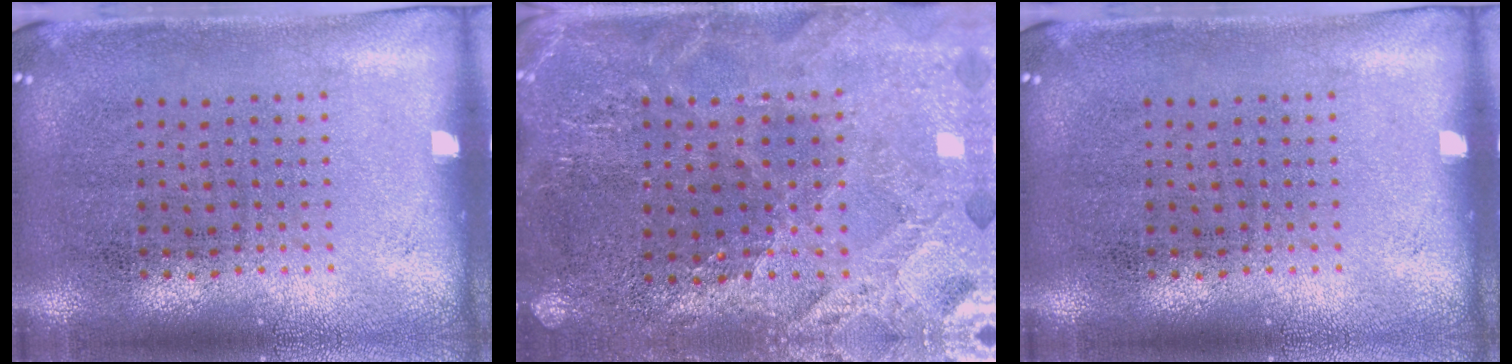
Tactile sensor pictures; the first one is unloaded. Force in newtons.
{"total": 2.6, "press": 2.6, "slide": 0.4}
{"total": 0.0}